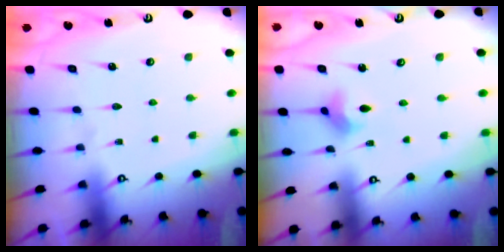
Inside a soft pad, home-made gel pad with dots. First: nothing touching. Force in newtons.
{"total": 3.2, "press": 3.1, "slide": 0.5}